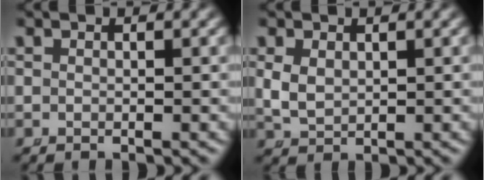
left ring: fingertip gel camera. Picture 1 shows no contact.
{"total": 3.2, "force": [0.3, 2.8, 1.6], "torque": [-0.058, -0.020, 0.021]}